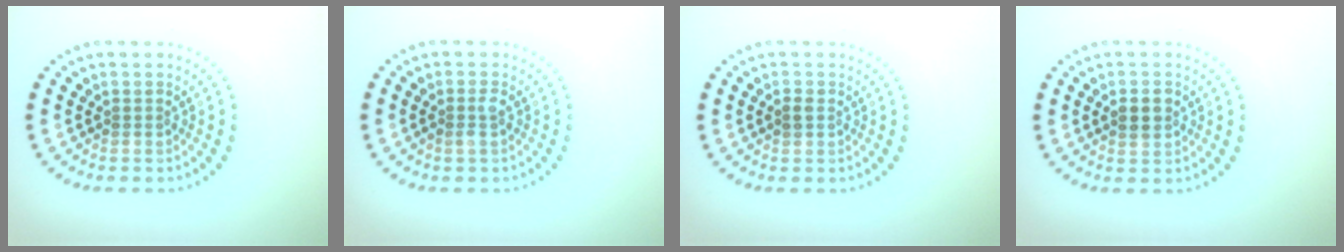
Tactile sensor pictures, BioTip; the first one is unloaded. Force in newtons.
{"total": 1.1, "press": 1.1, "slide": 0.4}
{"total": 1.0, "press": 1.0, "slide": 0.0}
{"total": 2.5, "press": 2.5, "slide": 0.1}